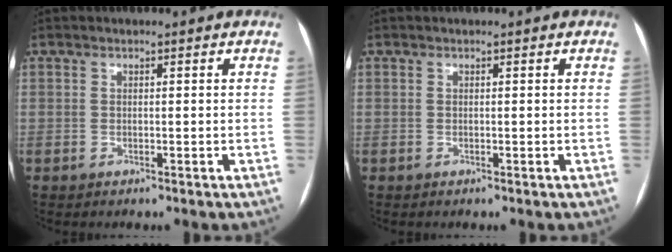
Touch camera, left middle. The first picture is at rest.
{"total": 0.0}